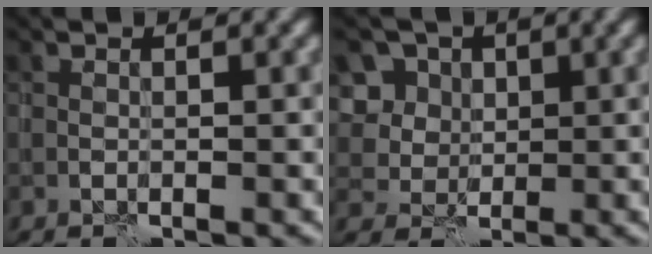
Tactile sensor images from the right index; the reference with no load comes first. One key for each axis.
{"total": 8.6, "fx": 3.3, "fy": 7.1, "fz": 3.5, "tx": -0.077, "ty": 0.023, "tz": 0.039}